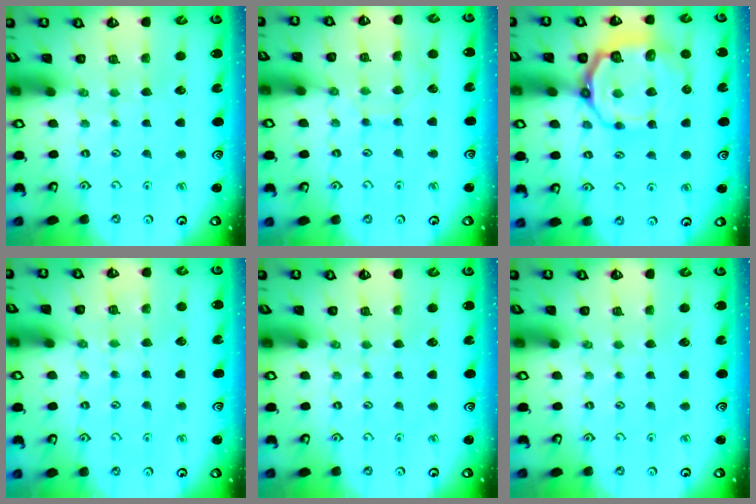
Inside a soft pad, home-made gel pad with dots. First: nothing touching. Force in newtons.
{"total": 7.8, "press": 7.8, "slide": 0.6}
{"total": 14.4, "press": 14.1, "slide": 3.0}
{"total": 4.8, "press": 4.8, "slide": 0.6}
{"total": 0.0}
{"total": 0.0}